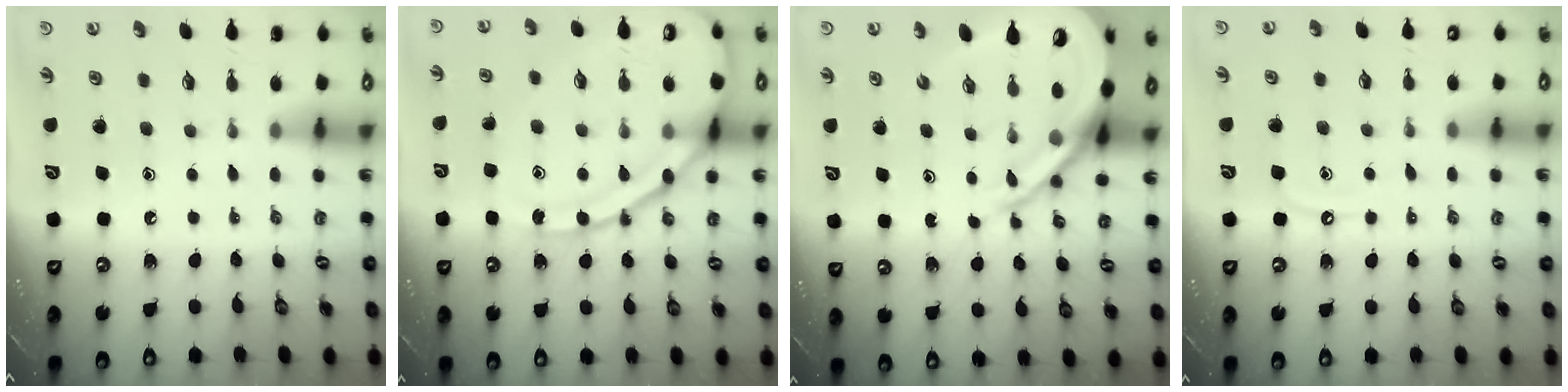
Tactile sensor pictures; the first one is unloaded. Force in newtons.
{"total": 16.3, "press": 16.2, "slide": 1.6}
{"total": 13.6, "press": 13.5, "slide": 1.5}
{"total": 6.8, "press": 6.7, "slide": 0.7}